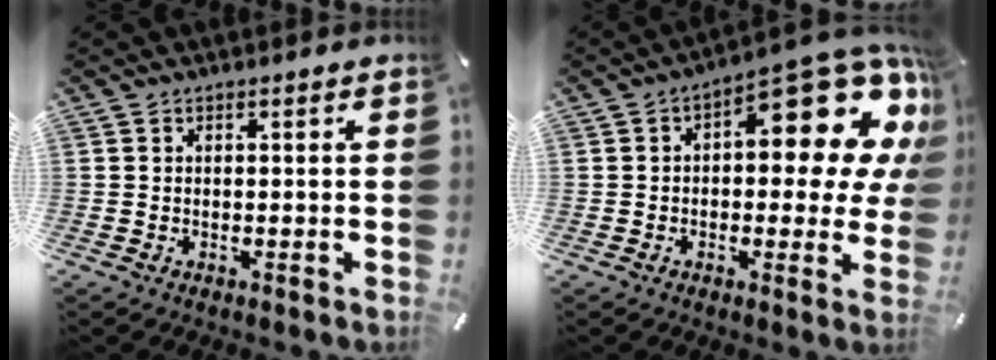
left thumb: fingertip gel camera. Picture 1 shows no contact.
{"total": 15.5, "force": [8.0, 6.4, 11.6], "torque": [-0.135, -0.085, 0.127]}